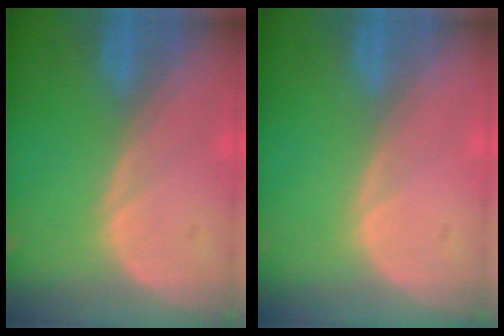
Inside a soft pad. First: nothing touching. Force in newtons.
{"total": 0.0}